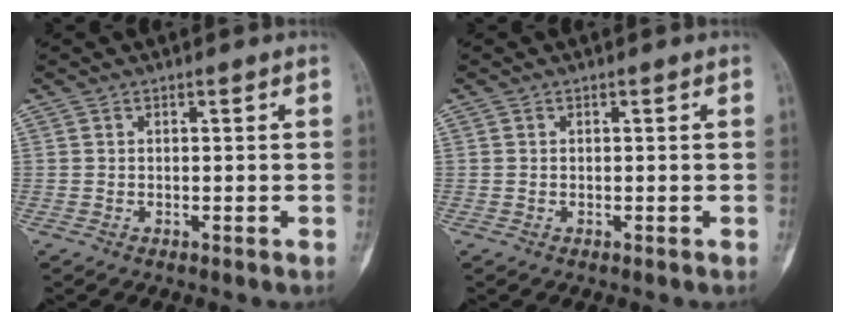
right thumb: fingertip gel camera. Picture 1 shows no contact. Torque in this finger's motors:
{"motor_torque": [0.18, 0.03, 0.06, 0.15, 0.05]}